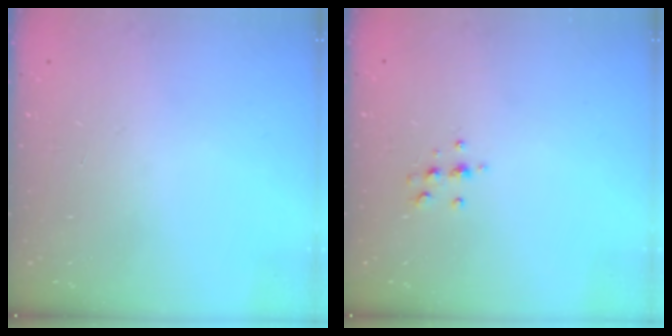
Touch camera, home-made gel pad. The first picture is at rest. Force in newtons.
{"total": 6.1, "press": 6.0, "slide": 0.9}